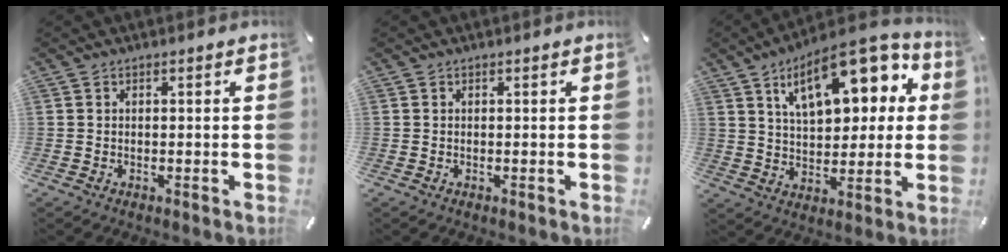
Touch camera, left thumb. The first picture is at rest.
{"total": 0.0}
{"total": 19.0, "force": [8.7, 9.7, 13.8], "torque": [-0.213, -0.021, 0.145]}